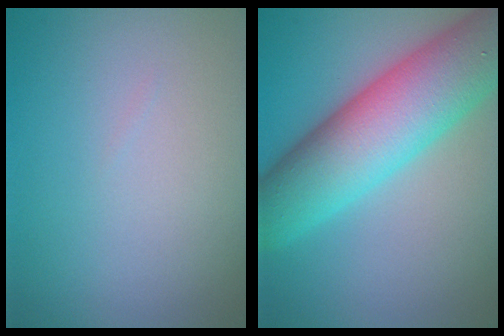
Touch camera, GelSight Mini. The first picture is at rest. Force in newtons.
{"total": 10.6, "press": 10.6, "slide": 0.2}